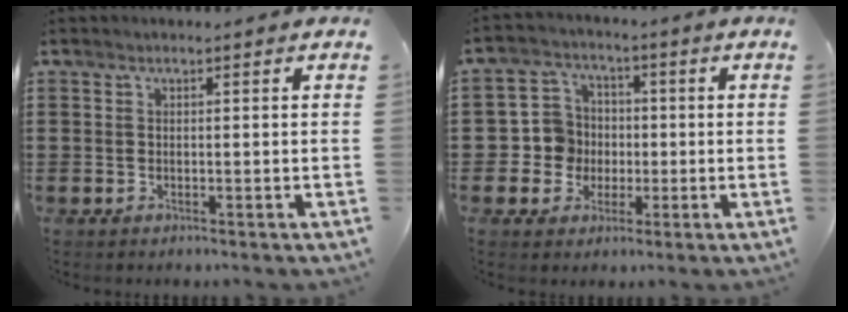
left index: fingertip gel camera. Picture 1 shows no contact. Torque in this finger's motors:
{"motor_torque": [0.80, 0.95, 0.18, 0.00]}